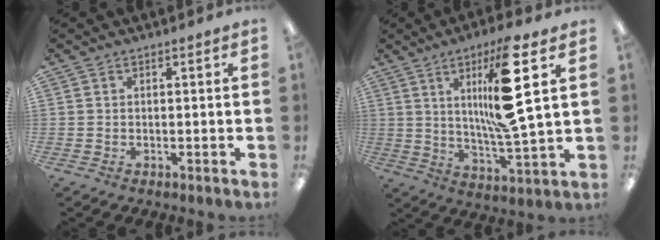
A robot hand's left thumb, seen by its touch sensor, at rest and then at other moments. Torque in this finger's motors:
{"motor_torque": [2.02, 2.27, 2.13, -0.64, 0.18]}